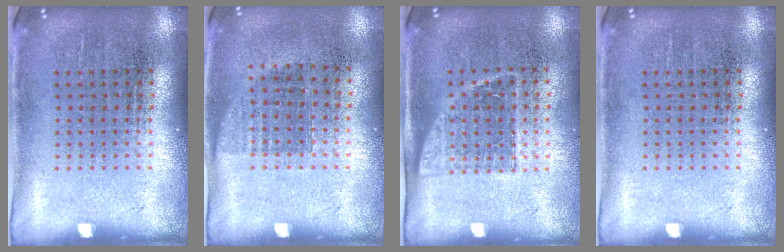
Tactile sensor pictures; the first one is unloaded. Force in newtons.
{"total": 0.7, "press": 0.6, "slide": 0.3}
{"total": 1.3, "press": 1.1, "slide": 0.7}
{"total": 0.0}